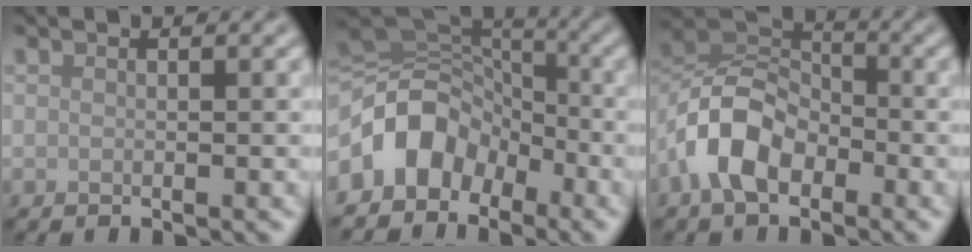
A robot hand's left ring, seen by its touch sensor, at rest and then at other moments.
{"total": 7.2, "force": [-3.5, 5.3, 3.4], "torque": [-0.051, 0.009, -0.077]}
{"total": 6.6, "force": [-3.1, 4.1, 4.1], "torque": [-0.079, 0.009, -0.073]}